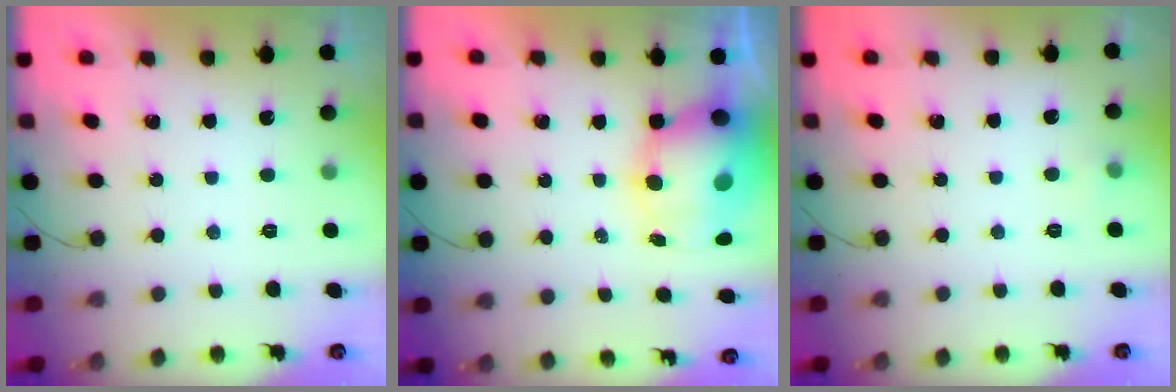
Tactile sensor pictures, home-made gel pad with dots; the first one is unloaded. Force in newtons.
{"total": 11.6, "press": 11.2, "slide": 2.9}
{"total": 3.1, "press": 2.8, "slide": 1.2}